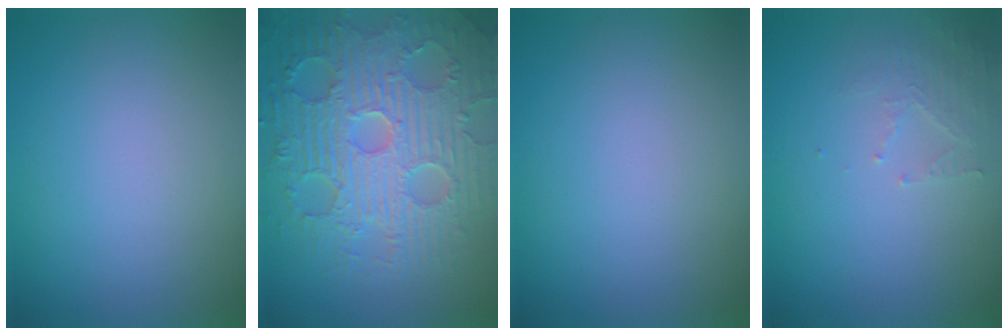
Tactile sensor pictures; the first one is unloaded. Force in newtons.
{"total": 9.2, "press": 6.8, "slide": 6.2}
{"total": 0.0}
{"total": 1.7, "press": 1.7, "slide": 0.3}